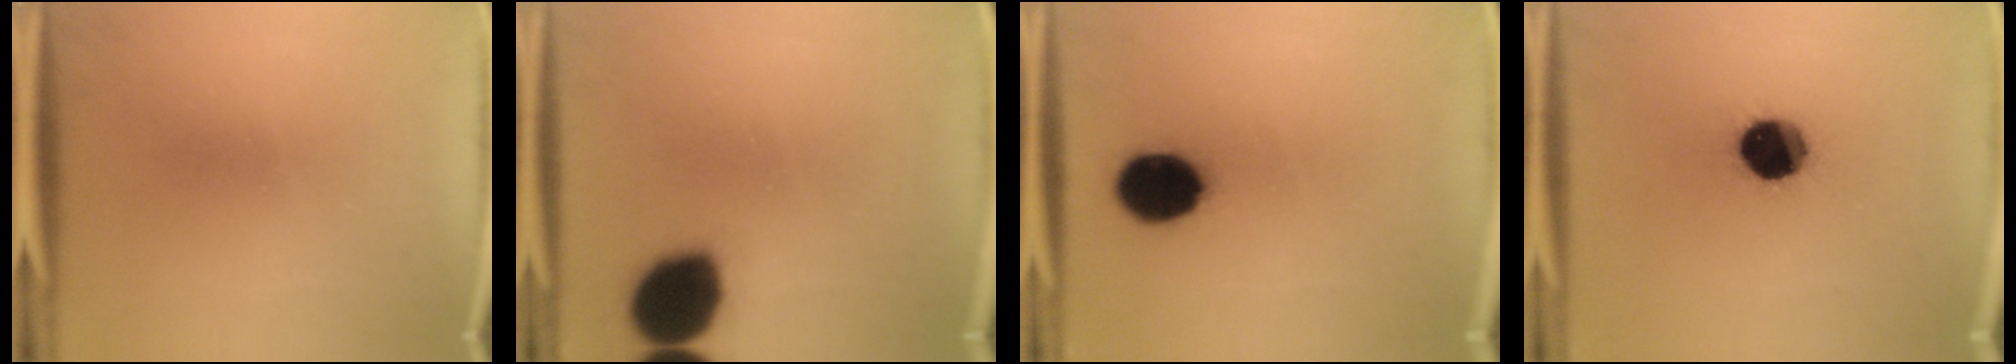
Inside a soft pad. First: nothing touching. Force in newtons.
{"total": 16.3}
{"total": 11.7}
{"total": 14.6}